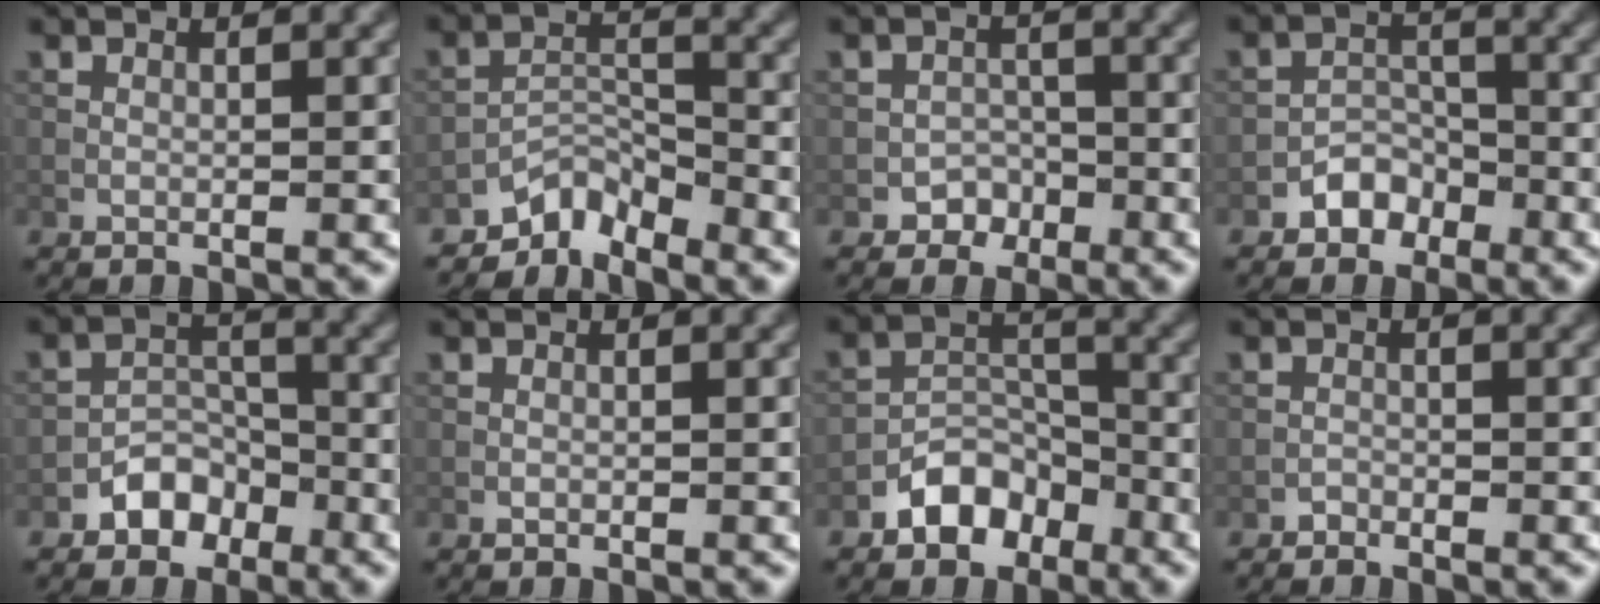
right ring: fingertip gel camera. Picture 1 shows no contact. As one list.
[{"total": 3.8, "force": [-3.4, 1.3, 1.0], "torque": [-0.007, 0.008, -0.072]}, {"total": 2.1, "force": [-1.4, 1.6, 0.3], "torque": [0.005, 0.010, -0.022]}, {"total": 2.7, "force": [-1.9, 1.7, 0.8], "torque": [-0.002, 0.011, -0.033]}, {"total": 3.4, "force": [-2.3, 2.2, 1.3], "torque": [-0.009, 0.010, -0.041]}, {"total": 0.0}, {"total": 4.7, "force": [-3.1, 2.9, 2.1], "torque": [-0.023, 0.007, -0.059]}, {"total": 0.7, "force": [-0.6, 0.3, 0.0], "torque": [0.004, 0.001, -0.012]}]